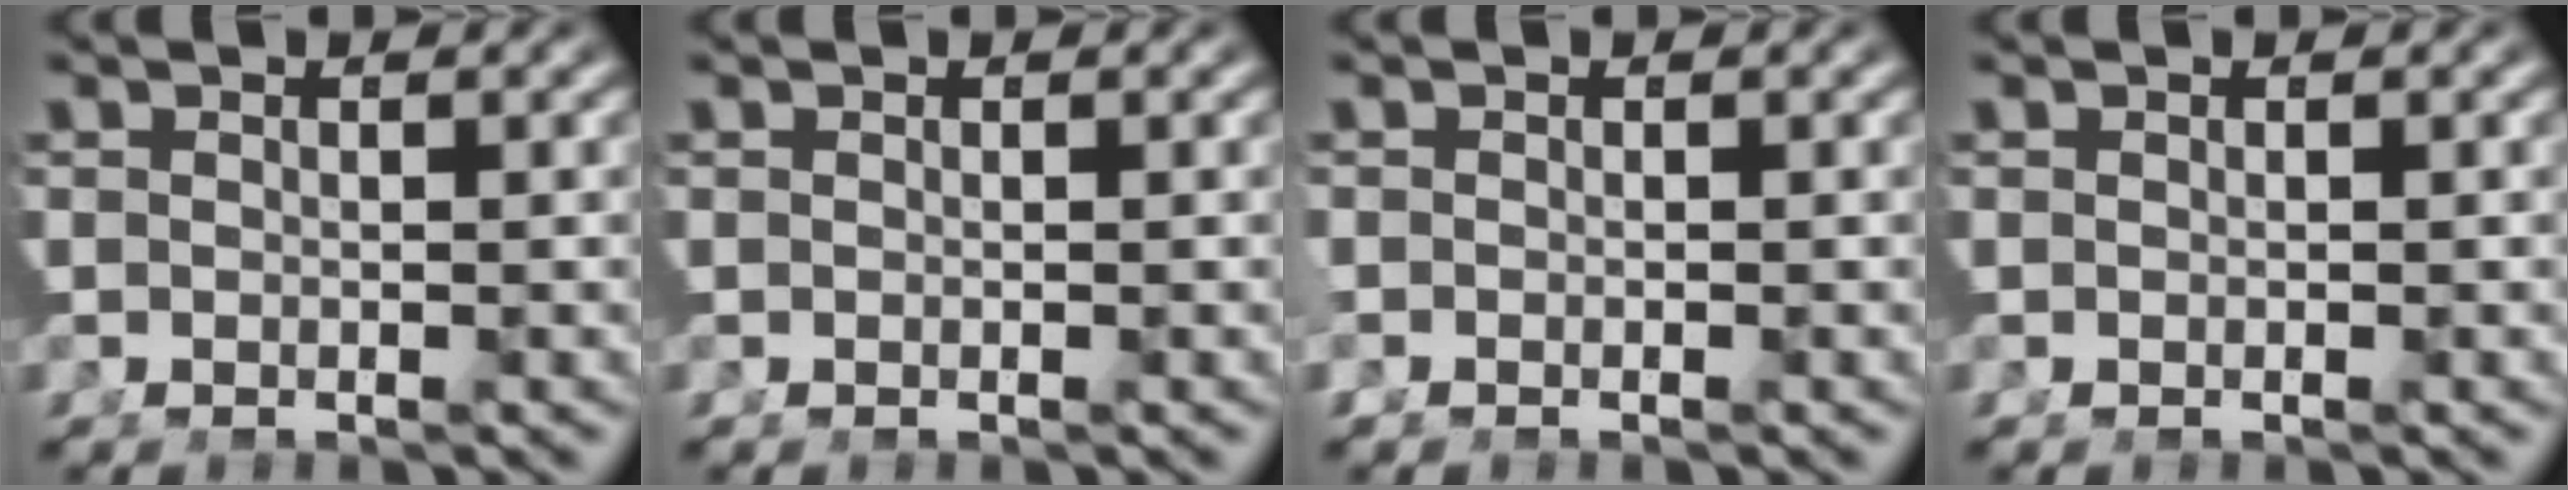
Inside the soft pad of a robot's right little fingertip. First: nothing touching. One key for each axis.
{"total": 0.0}
{"total": 0.8, "fx": -0.5, "fy": 0.3, "fz": 0.6, "tx": -0.016, "ty": -0.001, "tz": -0.009}
{"total": 0.0}